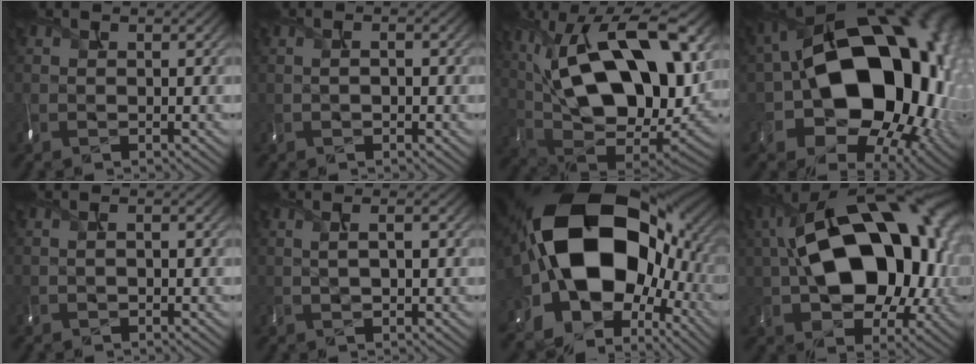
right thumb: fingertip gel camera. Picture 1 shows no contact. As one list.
[{"total": 0.8, "force": [-0.1, 0.5, 0.6], "torque": [-0.002, -0.005, -0.004]}, {"total": 19.2, "force": [5.2, 10.1, 15.5], "torque": [-0.284, 0.024, 0.090]}, {"total": 20.8, "force": [-0.2, 14.8, 14.6], "torque": [-0.229, -0.035, 0.015]}, {"total": 0.5, "force": [-0.2, 0.3, 0.4], "torque": [0.002, -0.005, -0.007]}, {"total": 1.9, "force": [0.4, 0.6, 1.8], "torque": [-0.023, 0.000, 0.001]}, {"total": 20.7, "force": [0.2, 14.8, 14.5], "torque": [-0.282, -0.009, 0.004]}, {"total": 20.6, "force": [1.8, 13.3, 15.6], "torque": [-0.258, -0.012, 0.031]}]